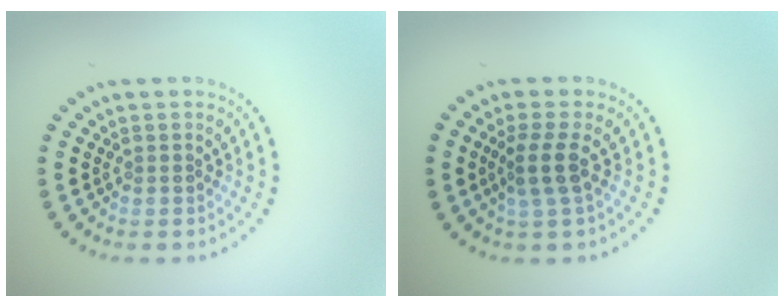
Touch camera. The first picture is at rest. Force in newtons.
{"total": 2.5, "press": 1.9, "slide": 1.6}